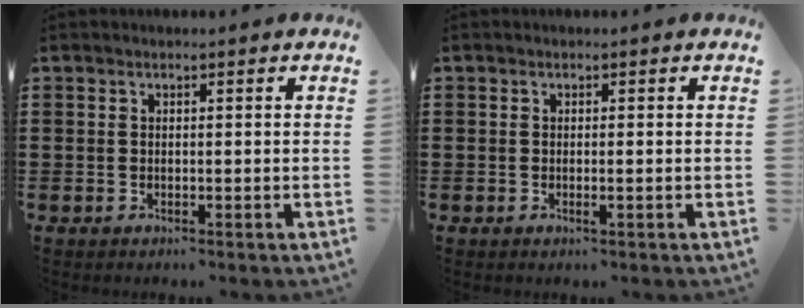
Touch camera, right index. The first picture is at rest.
{"total": 0.9, "force": [-0.2, -0.1, 0.8], "torque": [-0.014, -0.006, -0.004]}